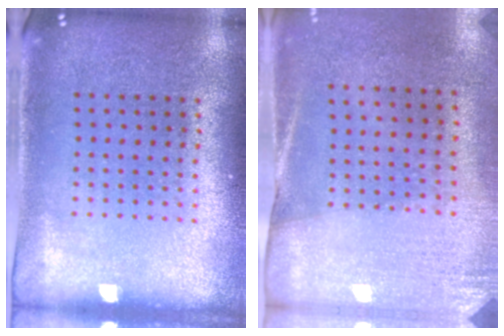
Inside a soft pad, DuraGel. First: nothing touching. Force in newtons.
{"total": 2.7, "press": 2.3, "slide": 1.4}